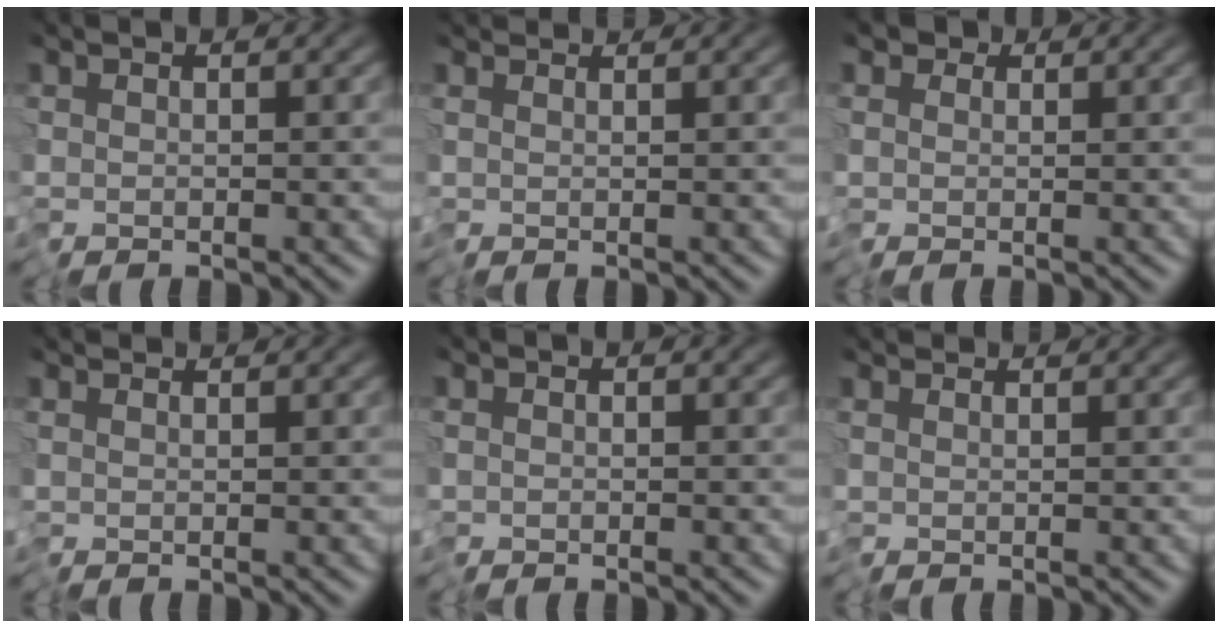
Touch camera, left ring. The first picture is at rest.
{"total": 2.0, "force": [1.8, 0.4, 0.6], "torque": [-0.021, 0.009, 0.024]}
{"total": 1.9, "force": [0.5, 1.7, 0.5], "torque": [-0.017, 0.002, 0.000]}
{"total": 1.2, "force": [1.2, 0.1, 0.3], "torque": [-0.013, 0.007, 0.019]}
{"total": 0.7, "force": [-0.5, 0.5, 0.2], "torque": [-0.006, -0.002, -0.012]}
{"total": 1.6, "force": [1.5, 0.2, 0.4], "torque": [-0.018, 0.008, 0.022]}